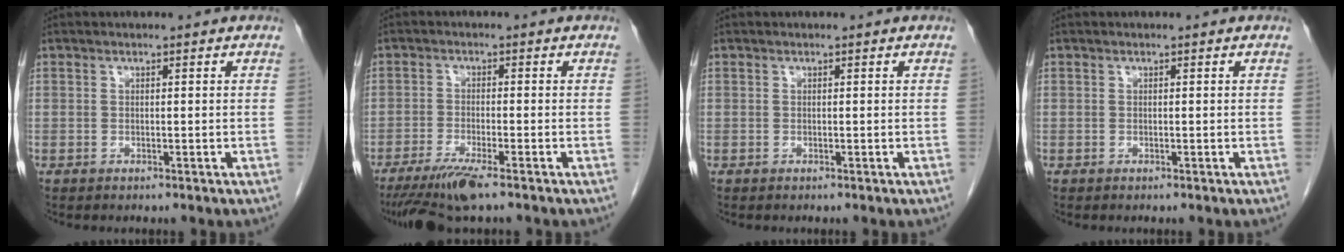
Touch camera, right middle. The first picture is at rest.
{"total": 6.3, "force": [-4.6, -0.2, 4.3], "torque": [-0.078, -0.019, -0.084]}
{"total": 0.0}
{"total": 0.0}